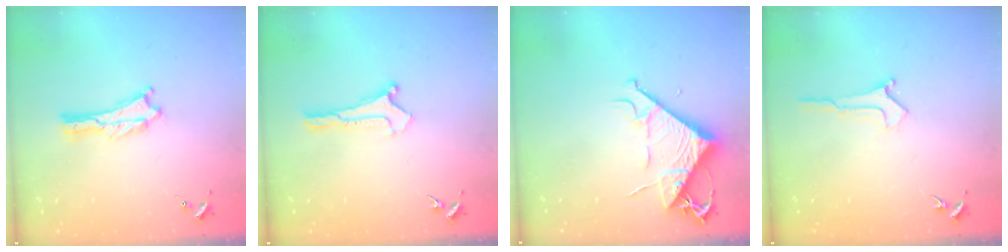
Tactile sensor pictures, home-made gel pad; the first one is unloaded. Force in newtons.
{"total": 0.0}
{"total": 8.1, "press": 8.1, "slide": 1.1}
{"total": 0.0}